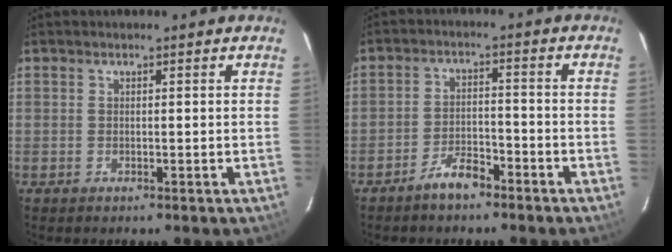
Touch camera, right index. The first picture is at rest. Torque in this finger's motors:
{"motor_torque": [0.78, -0.67, 0.38, 0.07]}